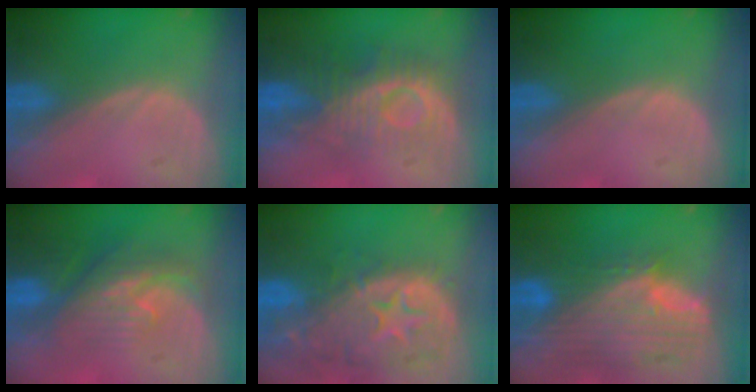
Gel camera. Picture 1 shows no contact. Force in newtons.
{"total": 8.7, "press": 8.5, "slide": 2.0}
{"total": 0.0}
{"total": 7.9, "press": 7.4, "slide": 2.9}
{"total": 13.8, "press": 11.1, "slide": 8.1}
{"total": 11.9, "press": 10.2, "slide": 6.2}